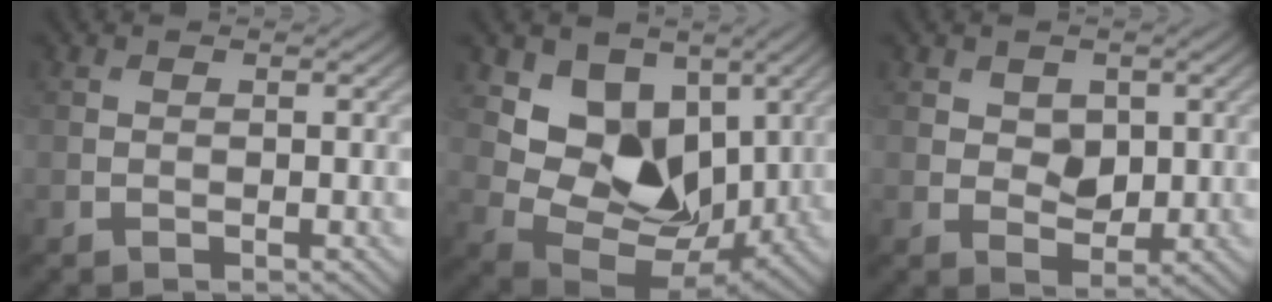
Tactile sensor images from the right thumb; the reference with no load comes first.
{"total": 9.8, "force": [2.9, 7.3, 5.8], "torque": [-0.118, -0.023, 0.050]}
{"total": 3.3, "force": [1.0, 2.5, 1.9], "torque": [-0.040, -0.005, 0.010]}